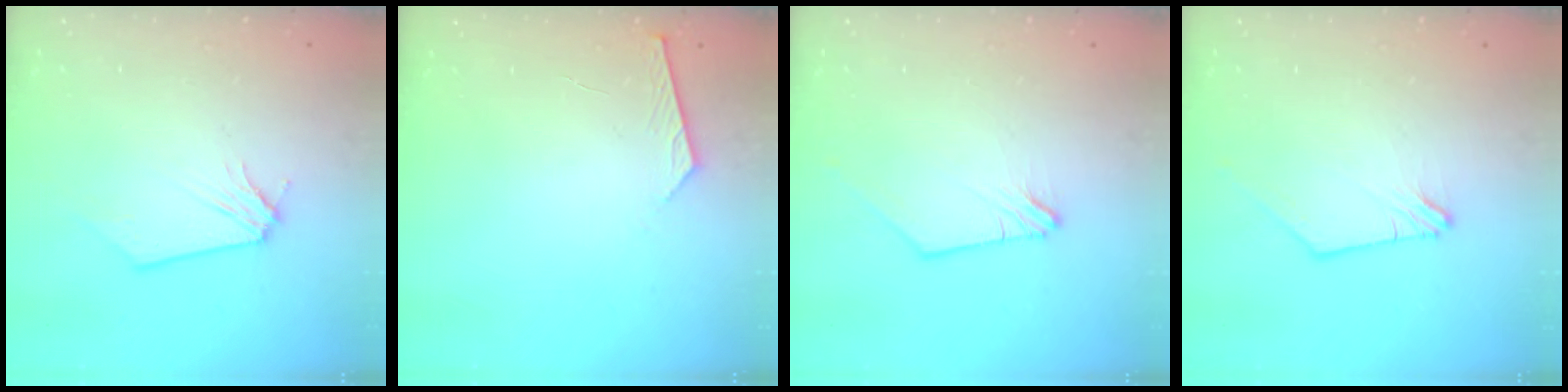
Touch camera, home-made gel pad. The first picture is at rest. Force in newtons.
{"total": 5.1, "press": 5.1, "slide": 0.6}
{"total": 0.6, "press": 0.6, "slide": 0.2}
{"total": 0.0}